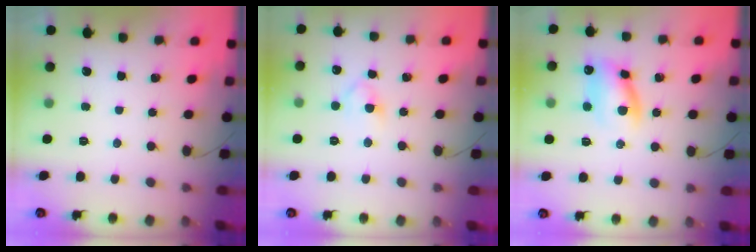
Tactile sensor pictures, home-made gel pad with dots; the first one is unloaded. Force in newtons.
{"total": 2.9, "press": 2.6, "slide": 1.3}
{"total": 11.1, "press": 10.9, "slide": 2.0}